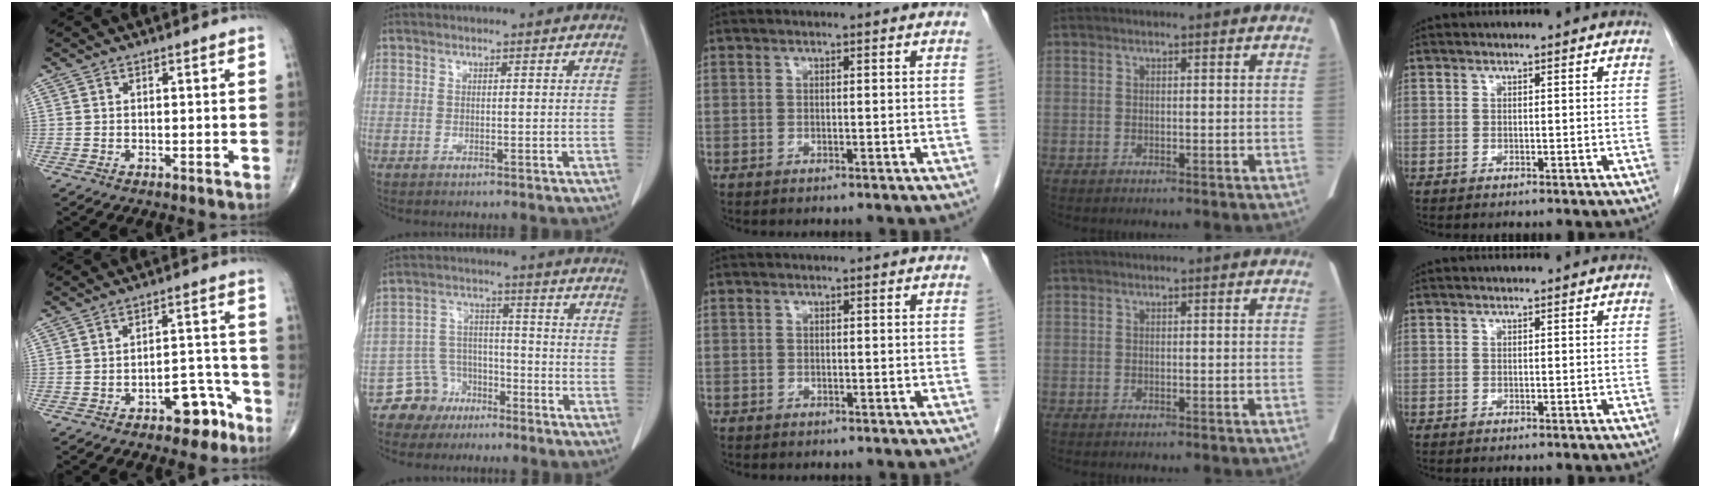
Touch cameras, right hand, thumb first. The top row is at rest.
{"thumb": {"total": 7.7, "force": [-4.7, 3.9, 4.7], "torque": [-0.043, 0.053, -0.064]}, "index": {"total": 6.7, "force": [-4.7, 4.8, 0.0], "torque": [0.009, 0.016, -0.085]}, "middle": {"total": 0.8, "force": [-0.6, 0.6, 0.0], "torque": [-0.005, 0.004, -0.010]}}